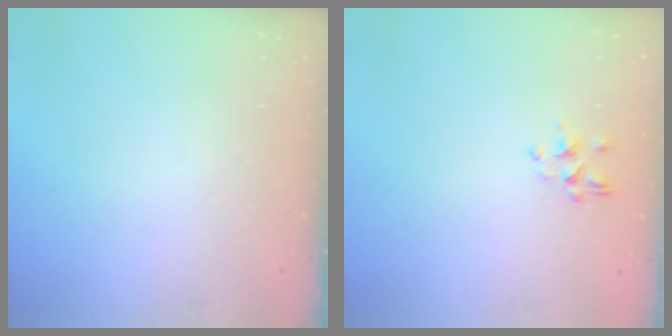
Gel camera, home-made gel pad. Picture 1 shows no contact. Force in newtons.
{"total": 2.4, "press": 2.2, "slide": 1.0}